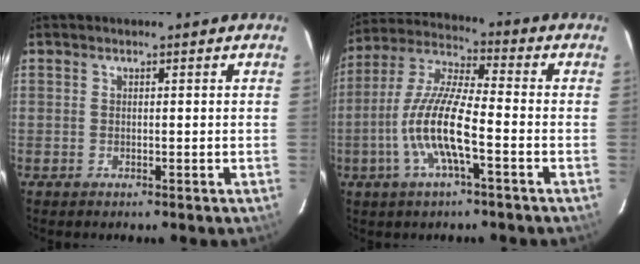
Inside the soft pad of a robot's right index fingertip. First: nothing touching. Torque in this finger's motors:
{"motor_torque": [0.69, -0.29, 1.05, 0.21]}